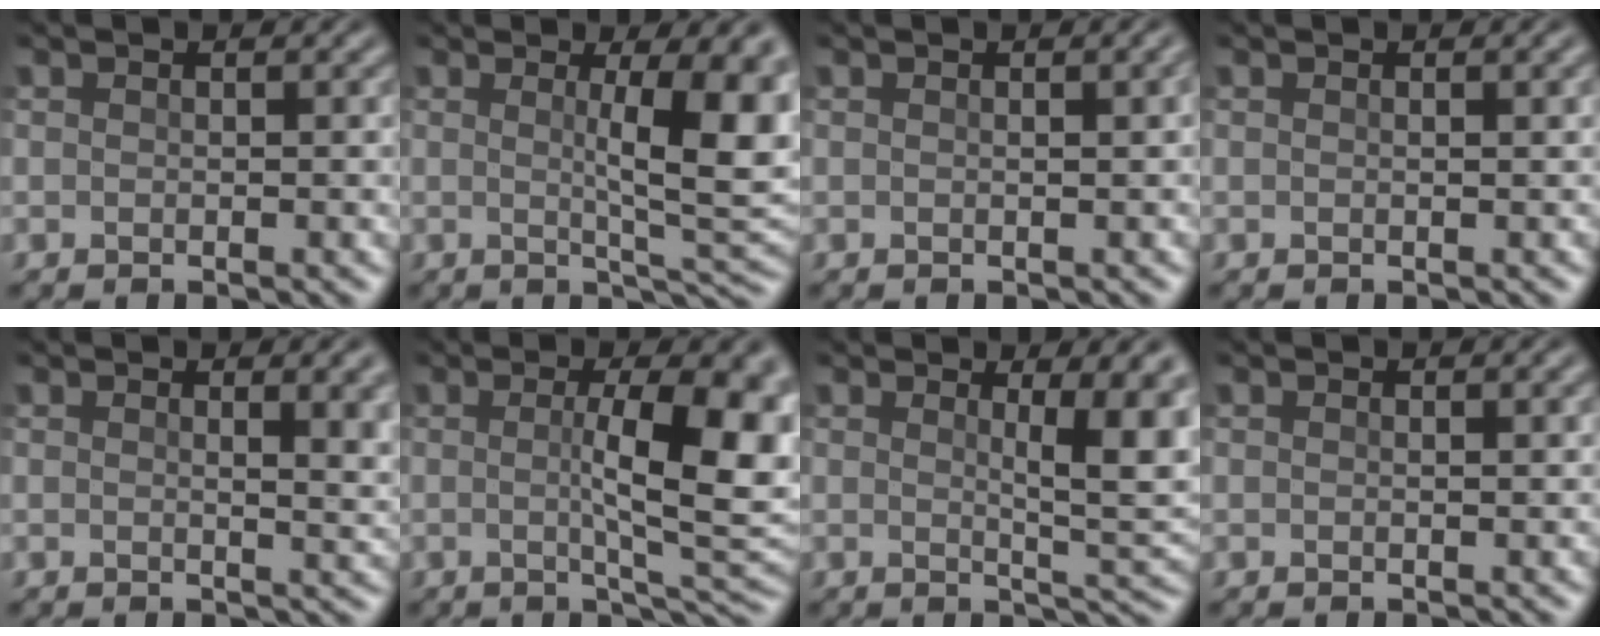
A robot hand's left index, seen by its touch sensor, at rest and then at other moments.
{"total": 8.8, "force": [0.9, 1.8, 8.5], "torque": [-0.103, 0.004, 0.021]}
{"total": 2.8, "force": [0.8, 1.3, 2.4], "torque": [-0.003, 0.022, -0.010]}
{"total": 1.5, "force": [0.5, 0.7, 1.3], "torque": [-0.006, 0.004, -0.006]}
{"total": 5.1, "force": [1.3, 1.8, 4.6], "torque": [-0.026, 0.014, 0.019]}
{"total": 10.0, "force": [0.2, 2.3, 9.7], "torque": [-0.121, 0.001, 0.011]}
{"total": 6.5, "force": [1.3, 1.2, 6.3], "torque": [-0.076, -0.002, 0.028]}
{"total": 1.1, "force": [0.4, 0.5, 0.9], "torque": [-0.004, 0.000, -0.003]}